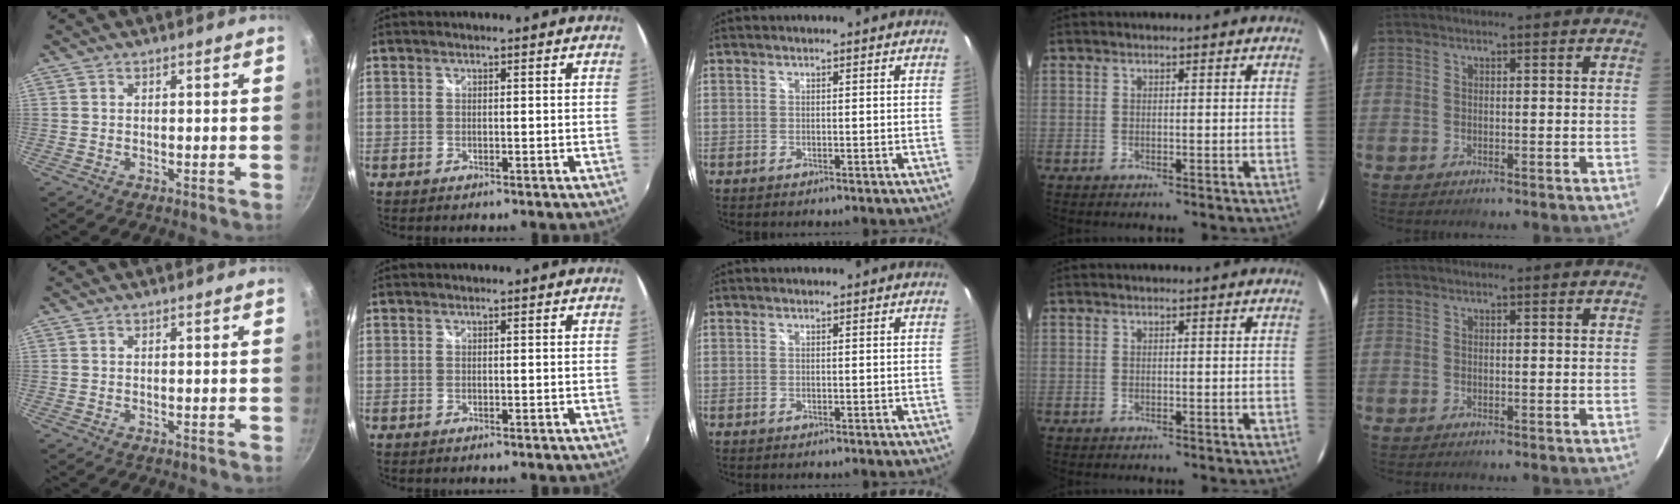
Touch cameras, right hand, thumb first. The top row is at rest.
{}